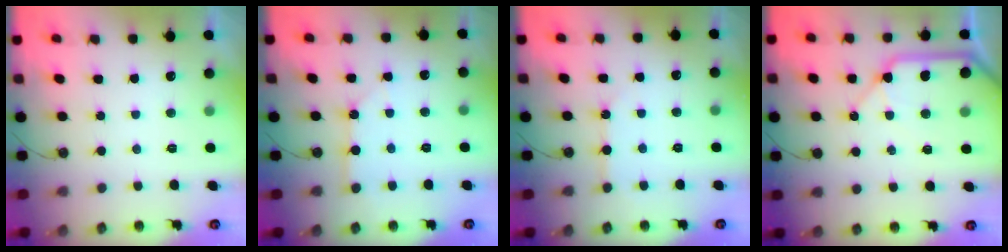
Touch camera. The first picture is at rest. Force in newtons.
{"total": 2.6, "press": 2.6, "slide": 0.3}
{"total": 3.7, "press": 3.7, "slide": 0.4}
{"total": 11.7, "press": 11.6, "slide": 1.5}